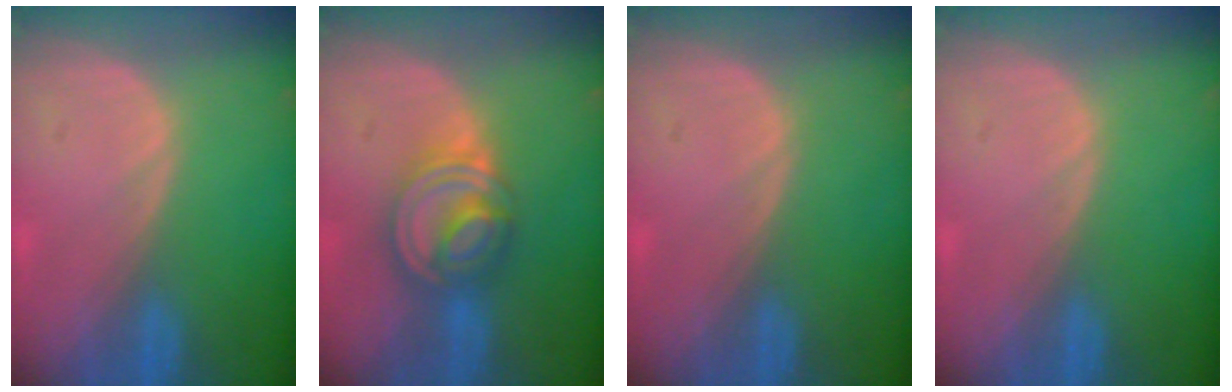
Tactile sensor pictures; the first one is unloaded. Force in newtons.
{"total": 7.9, "press": 6.7, "slide": 4.1}
{"total": 0.0}
{"total": 0.0}